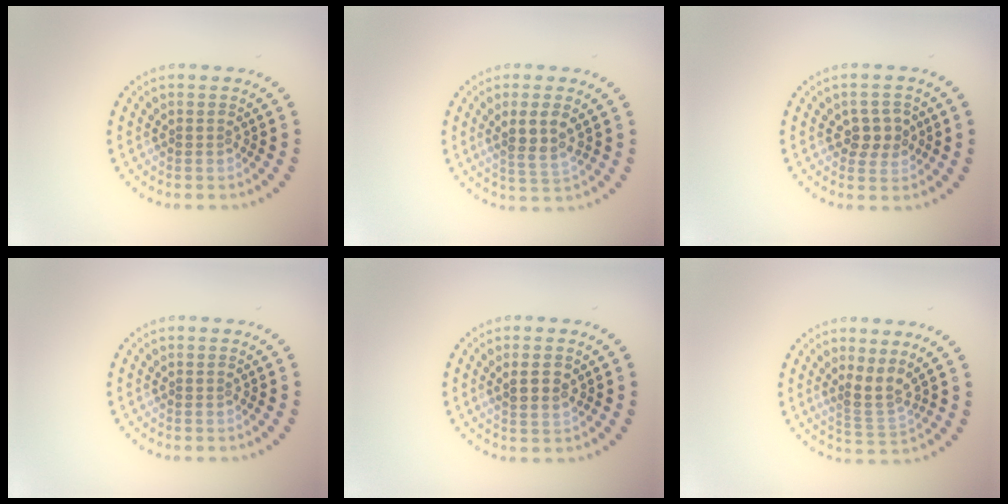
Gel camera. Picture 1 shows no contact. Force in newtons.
{"total": 2.9, "press": 2.6, "slide": 1.2}
{"total": 2.5, "press": 2.5, "slide": 0.6}
{"total": 0.0}
{"total": 2.0, "press": 1.9, "slide": 0.5}
{"total": 2.7, "press": 1.9, "slide": 1.8}